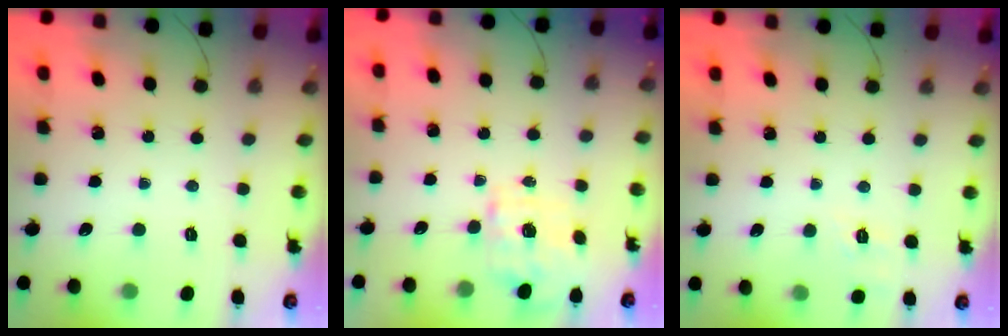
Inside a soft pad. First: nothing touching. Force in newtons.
{"total": 2.0, "press": 1.9, "slide": 0.6}
{"total": 7.6, "press": 7.4, "slide": 1.9}